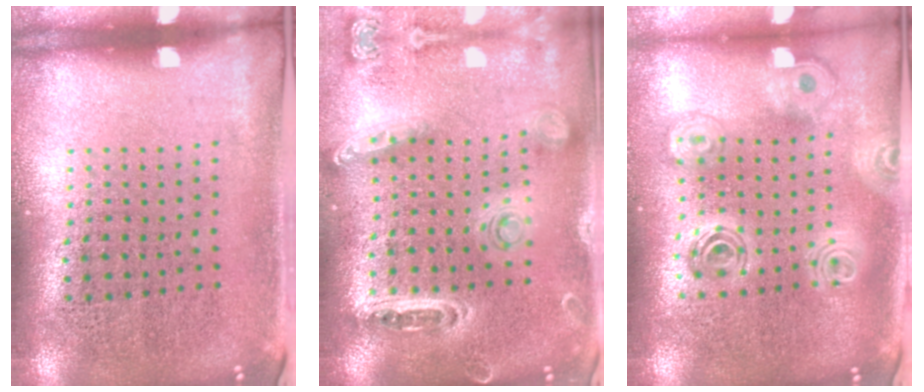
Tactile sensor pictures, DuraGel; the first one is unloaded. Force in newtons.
{"total": 1.4, "press": 1.4, "slide": 0.1}
{"total": 2.0, "press": 1.7, "slide": 1.1}